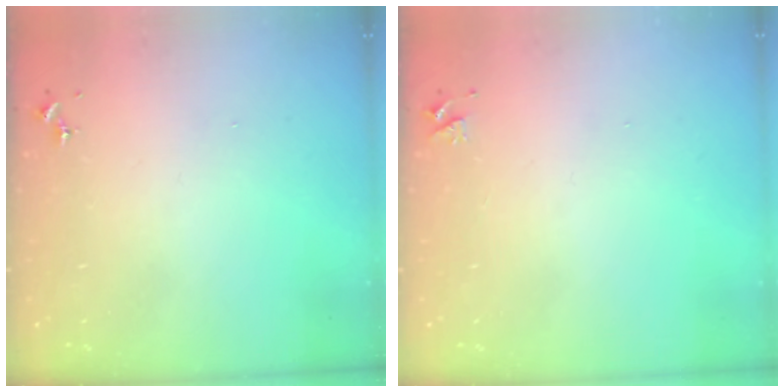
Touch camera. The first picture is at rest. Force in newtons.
{"total": 3.3, "press": 3.2, "slide": 0.4}